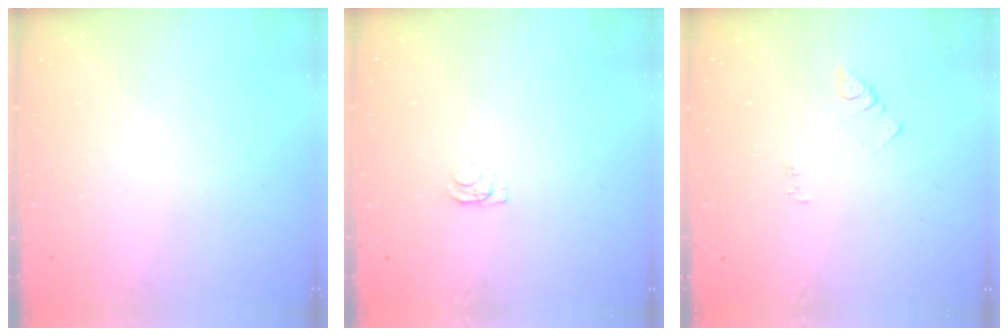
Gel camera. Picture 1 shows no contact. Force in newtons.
{"total": 1.2, "press": 1.1, "slide": 0.3}
{"total": 3.2, "press": 3.2, "slide": 0.4}